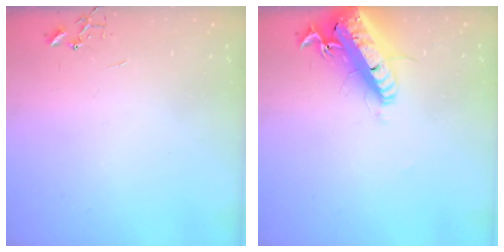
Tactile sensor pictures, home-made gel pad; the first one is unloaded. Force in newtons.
{"total": 23.1, "press": 22.6, "slide": 5.0}